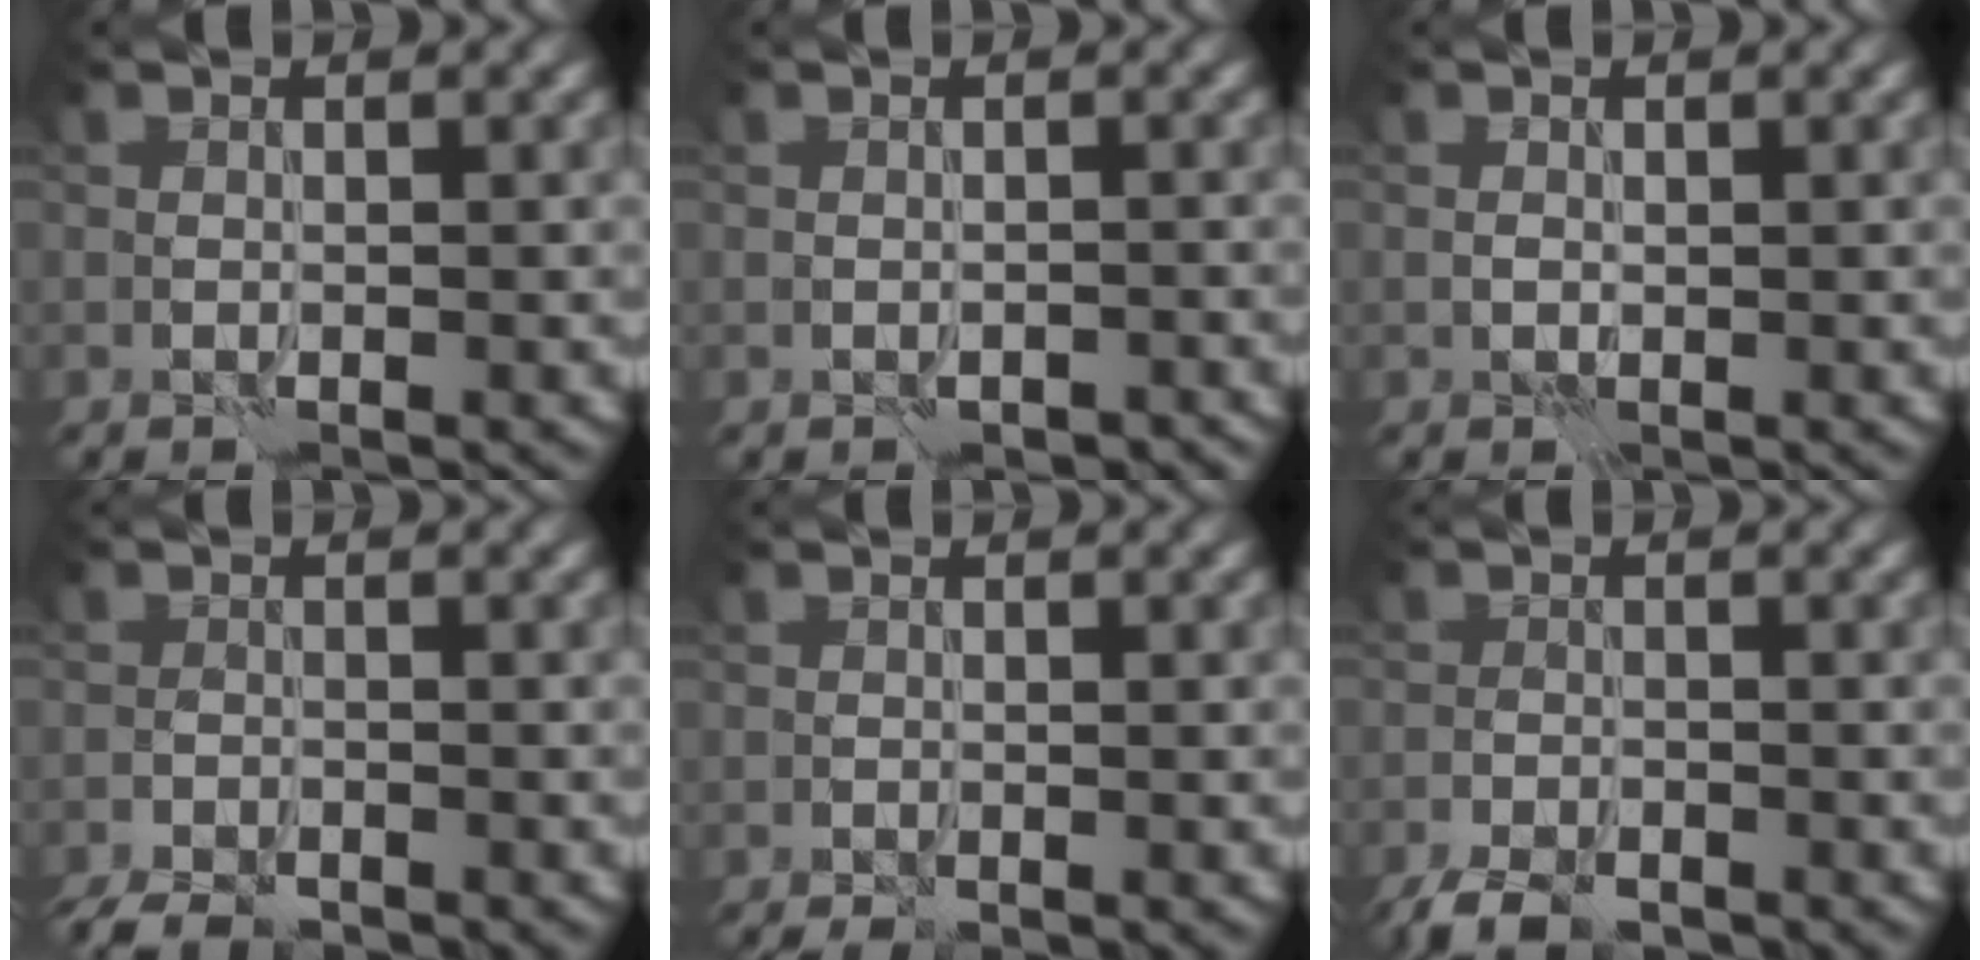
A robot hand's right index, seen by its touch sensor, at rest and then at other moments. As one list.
[{"total": 1.6, "force": [-1.2, 0.8, 0.6], "torque": [-0.010, 0.002, -0.015]}, {"total": 0.0}, {"total": 3.9, "force": [-3.4, 1.1, 1.4], "torque": [-0.024, -0.015, -0.065]}, {"total": 1.0, "force": [-0.9, 0.2, 0.5], "torque": [-0.018, -0.002, -0.016]}, {"total": 4.0, "force": [-3.2, 1.5, 1.8], "torque": [-0.027, -0.010, -0.064]}]